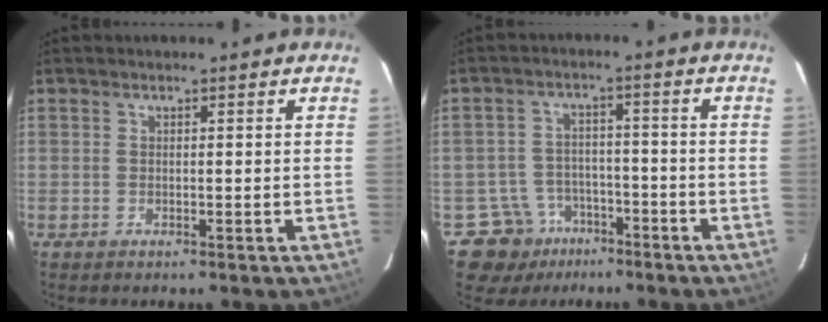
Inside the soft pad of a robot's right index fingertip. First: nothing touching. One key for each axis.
{"total": 8.2, "fx": -4.8, "fy": 6.7, "fz": 0.2, "tx": -0.003, "ty": 0.026, "tz": -0.066}